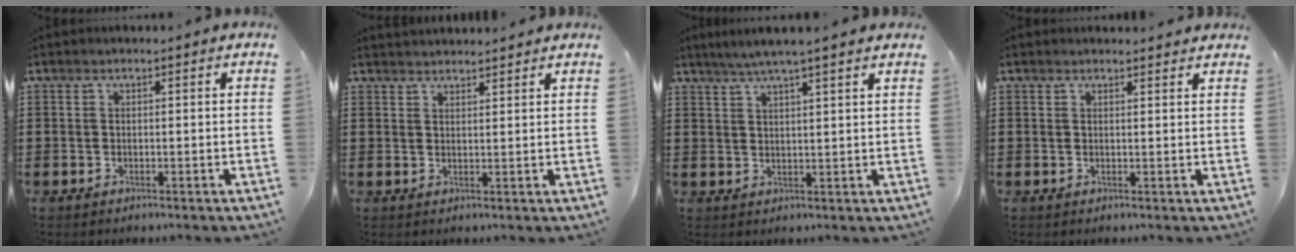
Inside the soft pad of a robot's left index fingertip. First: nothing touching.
{"total": 2.0, "force": [2.0, -0.1, -0.1], "torque": [-0.004, -0.002, 0.039]}
{"total": 3.9, "force": [3.3, -0.5, 2.1], "torque": [-0.048, -0.008, 0.059]}
{"total": 1.4, "force": [1.3, 0.1, 0.2], "torque": [-0.007, -0.001, 0.027]}